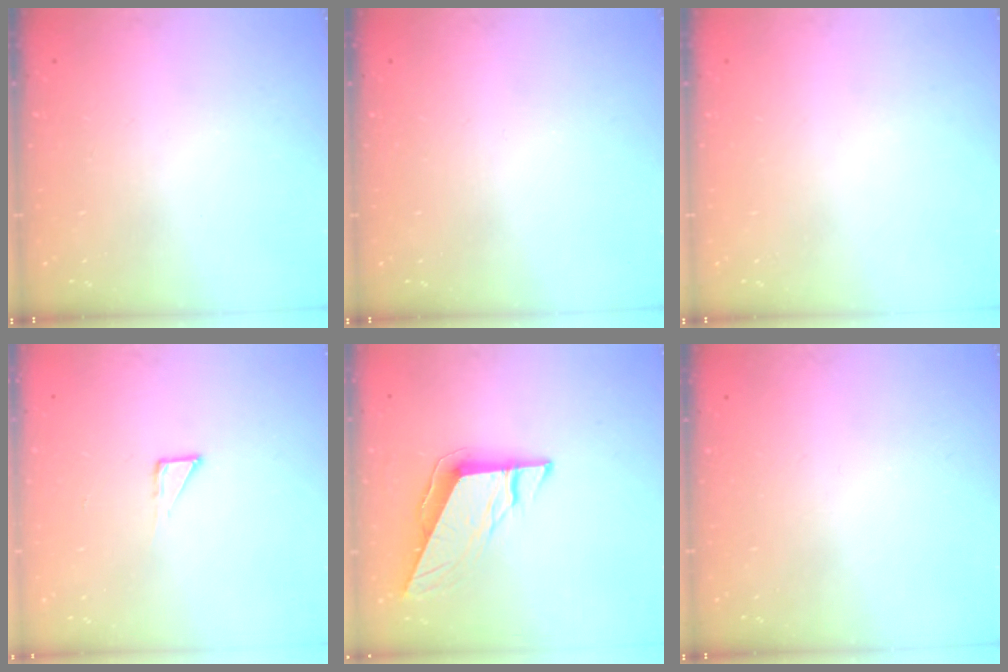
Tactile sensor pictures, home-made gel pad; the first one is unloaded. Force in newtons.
{"total": 0.0}
{"total": 0.0}
{"total": 2.8, "press": 2.8, "slide": 0.2}
{"total": 9.1, "press": 9.1, "slide": 0.3}
{"total": 0.0}